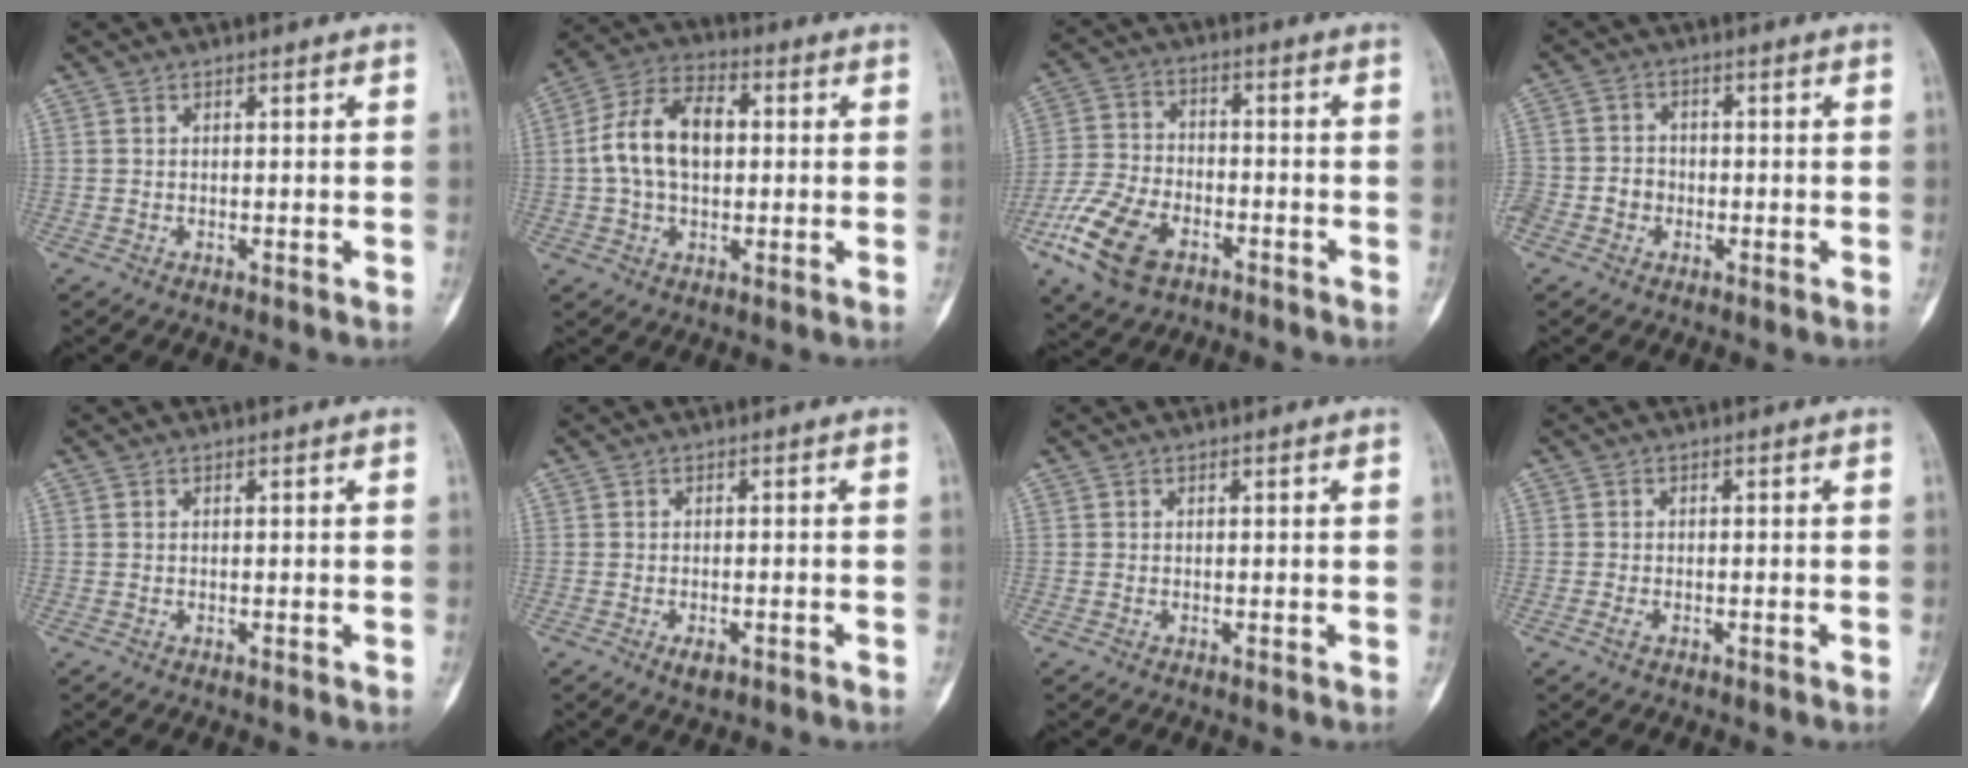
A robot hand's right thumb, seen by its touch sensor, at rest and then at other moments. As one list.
[{"total": 12.9, "force": [0.9, 8.1, 10.0], "torque": [-0.175, 0.028, 0.009]}, {"total": 13.4, "force": [-6.7, 7.8, 8.5], "torque": [-0.168, 0.020, -0.128]}, {"total": 7.0, "force": [-2.4, 6.0, 2.6], "torque": [-0.049, 0.022, -0.041]}, {"total": 0.0}, {"total": 2.4, "force": [-1.3, 1.1, 1.7], "torque": [-0.025, 0.004, -0.016]}, {"total": 0.0}, {"total": 1.2, "force": [-0.7, 0.7, 0.8], "torque": [-0.018, 0.004, -0.013]}]